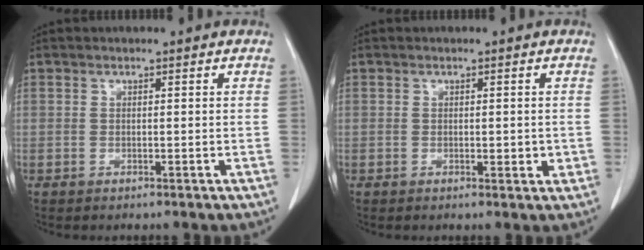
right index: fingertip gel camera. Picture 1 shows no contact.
{"total": 1.7, "force": [-0.2, 0.8, 1.5], "torque": [-0.020, -0.001, 0.001]}